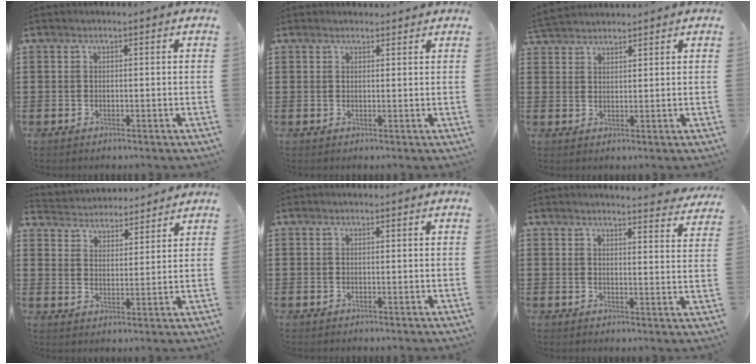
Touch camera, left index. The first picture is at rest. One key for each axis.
{"total": 1.3, "fx": 1.2, "fy": 0.4, "fz": 0.1, "tx": -0.004, "ty": 0.003, "tz": 0.024}
{"total": 3.0, "fx": 3.0, "fy": 0.5, "fz": -0.1, "tx": -0.009, "ty": -0.004, "tz": 0.058}
{"total": 4.0, "fx": 3.9, "fy": 0.5, "fz": -0.5, "tx": -0.012, "ty": -0.025, "tz": 0.067}
{"total": 0.0}
{"total": 3.8, "fx": 3.8, "fy": -0.3, "fz": 0.5, "tx": -0.014, "ty": -0.018, "tz": 0.069}